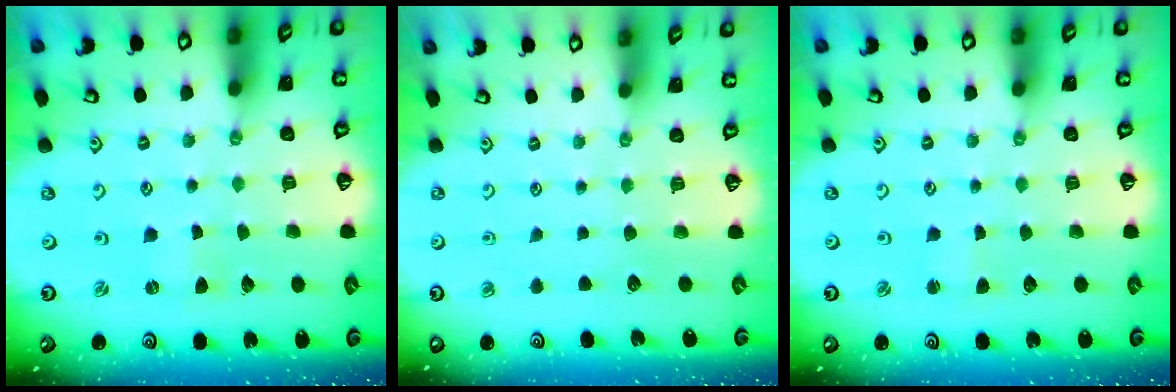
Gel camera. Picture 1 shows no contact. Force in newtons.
{"total": 0.0}
{"total": 1.4, "press": 1.3, "slide": 0.3}